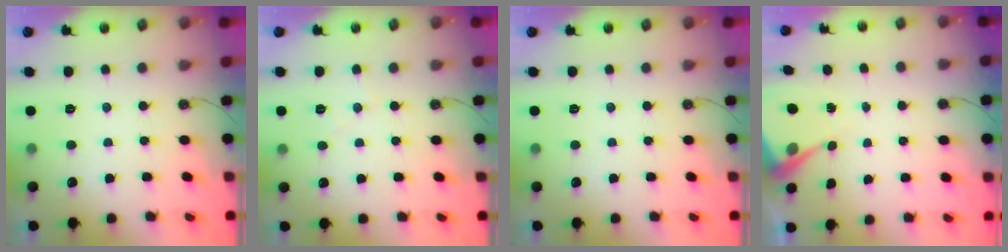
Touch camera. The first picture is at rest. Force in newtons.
{"total": 5.5, "press": 5.5, "slide": 0.8}
{"total": 0.0}
{"total": 6.0, "press": 6.0, "slide": 0.2}